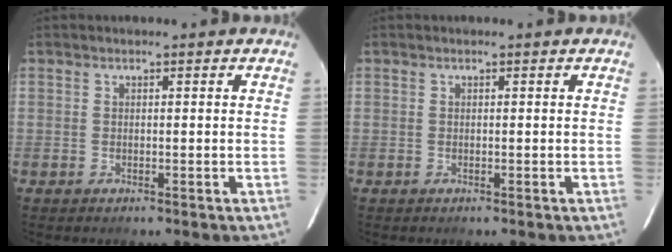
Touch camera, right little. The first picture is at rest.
{"total": 0.0}